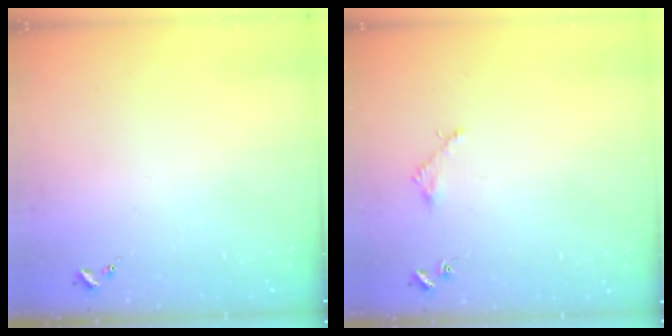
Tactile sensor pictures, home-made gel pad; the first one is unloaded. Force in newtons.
{"total": 1.6, "press": 1.6, "slide": 0.2}